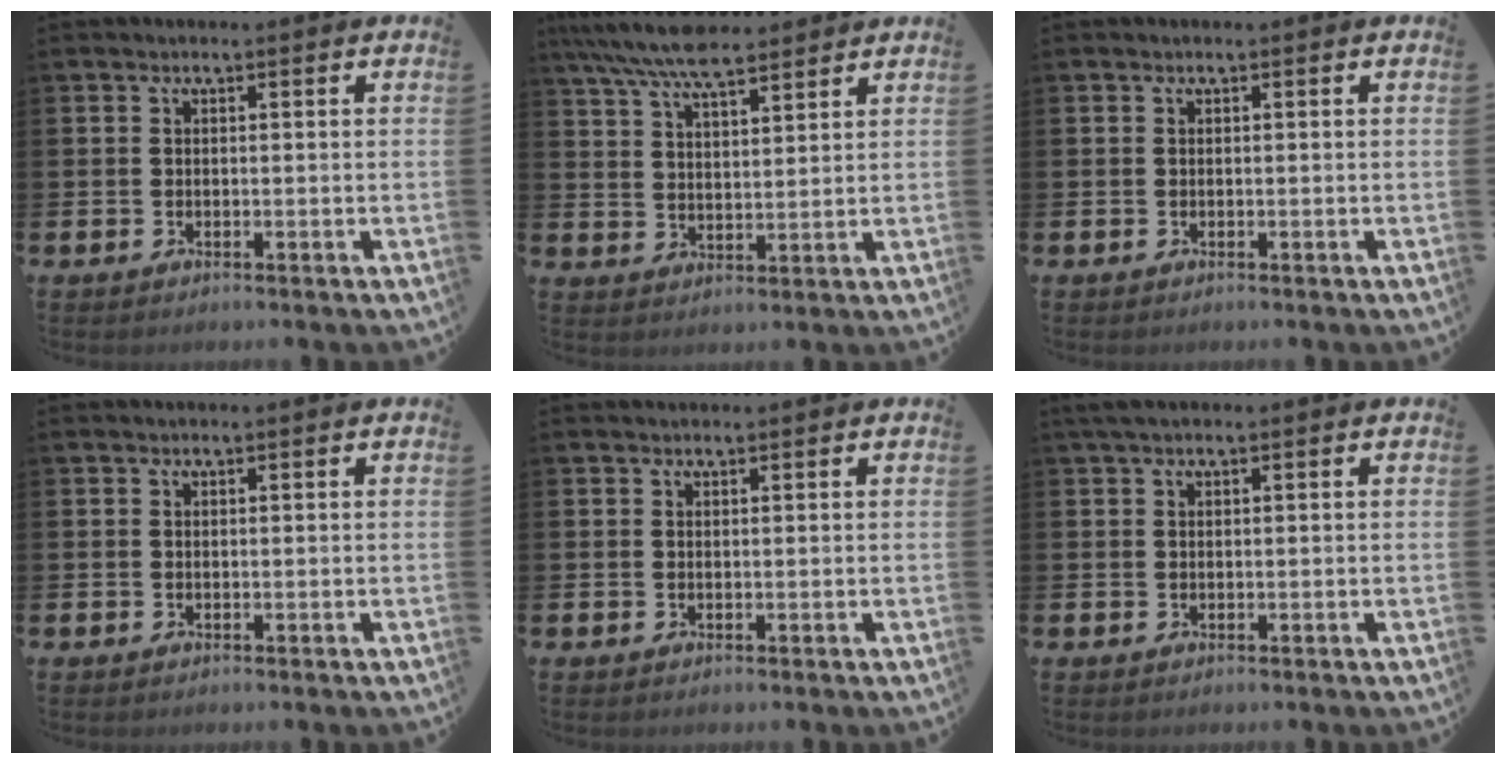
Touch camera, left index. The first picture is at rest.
{"total": 7.1, "force": [6.6, 1.4, 2.4], "torque": [-0.062, -0.026, 0.119]}
{"total": 0.0}
{"total": 0.0}
{"total": 0.7, "force": [0.7, 0.2, 0.0], "torque": [0.012, -0.004, 0.011]}
{"total": 1.5, "force": [1.0, 0.4, 1.0], "torque": [-0.015, 0.004, 0.017]}